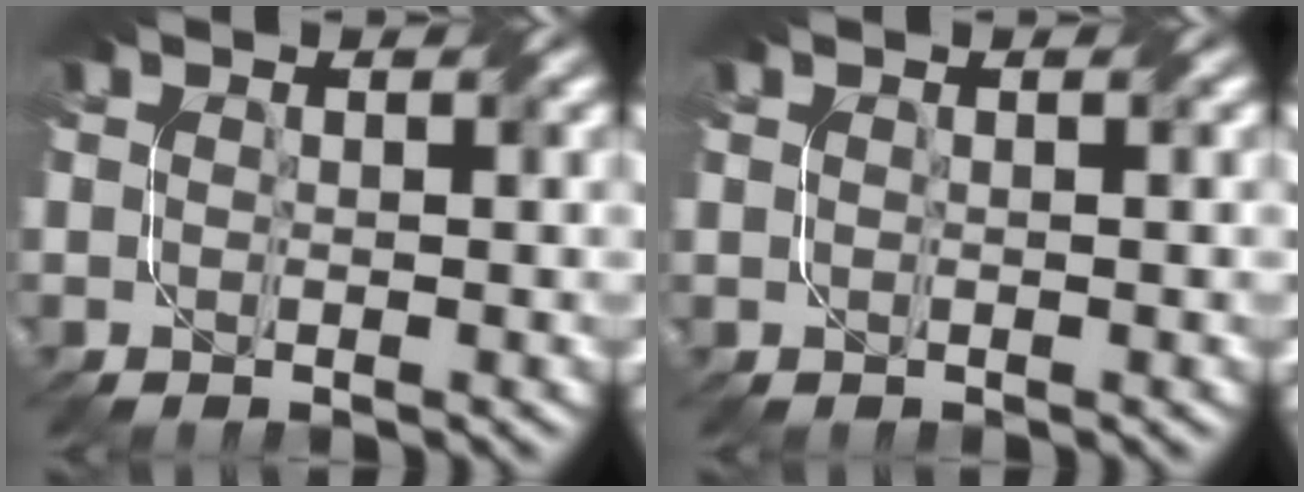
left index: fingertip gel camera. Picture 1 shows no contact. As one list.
[{"total": 0.0}]